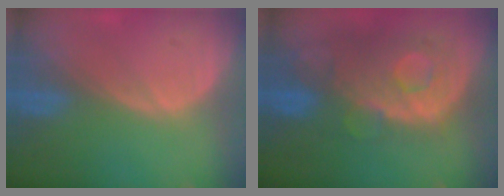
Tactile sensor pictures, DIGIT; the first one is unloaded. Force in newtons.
{"total": 11.2, "press": 9.7, "slide": 5.5}